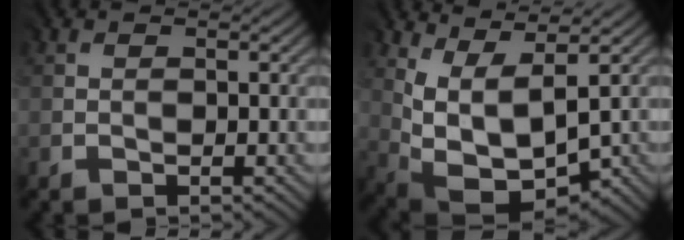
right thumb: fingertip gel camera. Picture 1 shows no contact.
{"total": 9.1, "force": [2.1, 4.9, 7.4], "torque": [-0.155, -0.010, 0.053]}